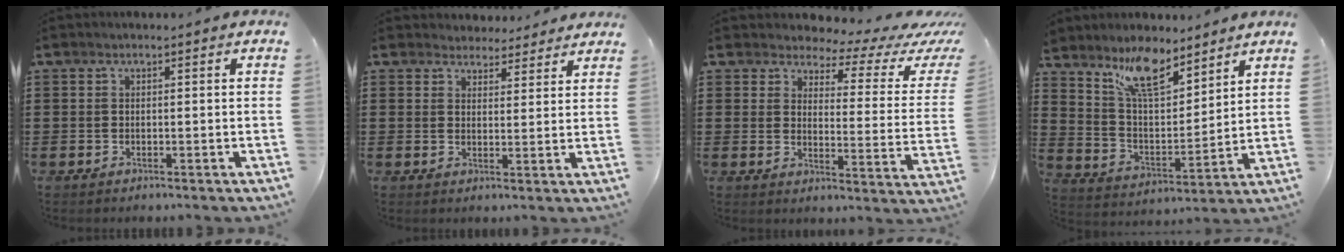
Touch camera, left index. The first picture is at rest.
{"total": 3.5, "force": [3.3, 1.1, 0.0], "torque": [-0.013, -0.008, 0.063]}
{"total": 3.4, "force": [2.8, 1.3, 1.4], "torque": [-0.033, -0.029, 0.037]}
{"total": 8.7, "force": [7.2, 2.5, 4.1], "torque": [-0.098, -0.027, 0.133]}